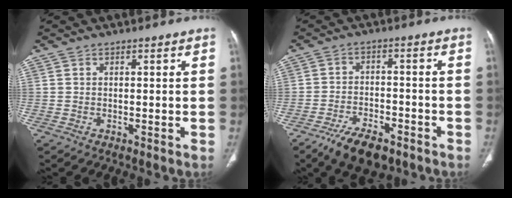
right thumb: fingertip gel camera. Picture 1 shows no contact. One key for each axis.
{"total": 9.6, "fx": -6.7, "fy": 4.2, "fz": 5.4, "tx": -0.086, "ty": 0.027, "tz": -0.111}